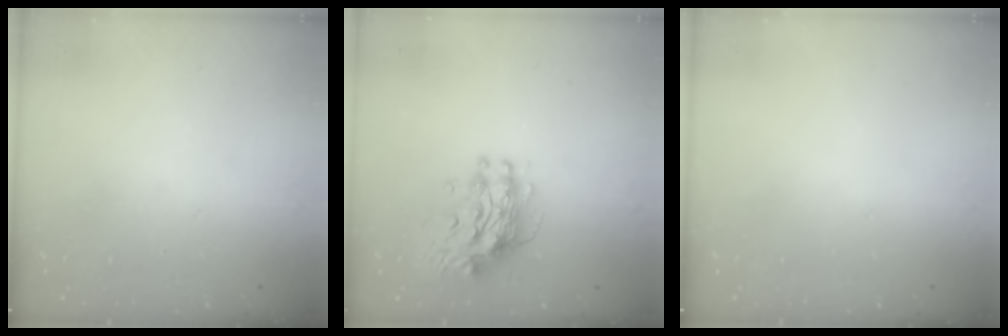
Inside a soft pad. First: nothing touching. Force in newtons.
{"total": 11.0, "press": 10.9, "slide": 1.0}
{"total": 0.0}